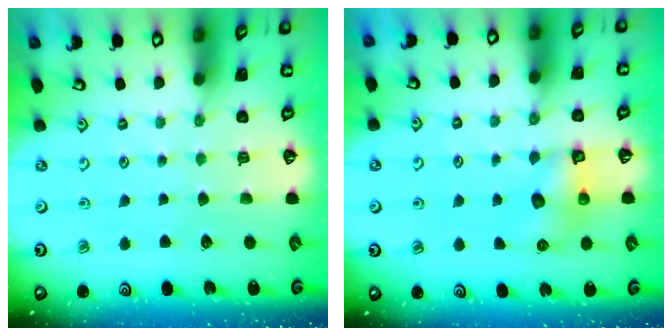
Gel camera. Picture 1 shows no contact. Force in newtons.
{"total": 6.6, "press": 6.6, "slide": 0.3}